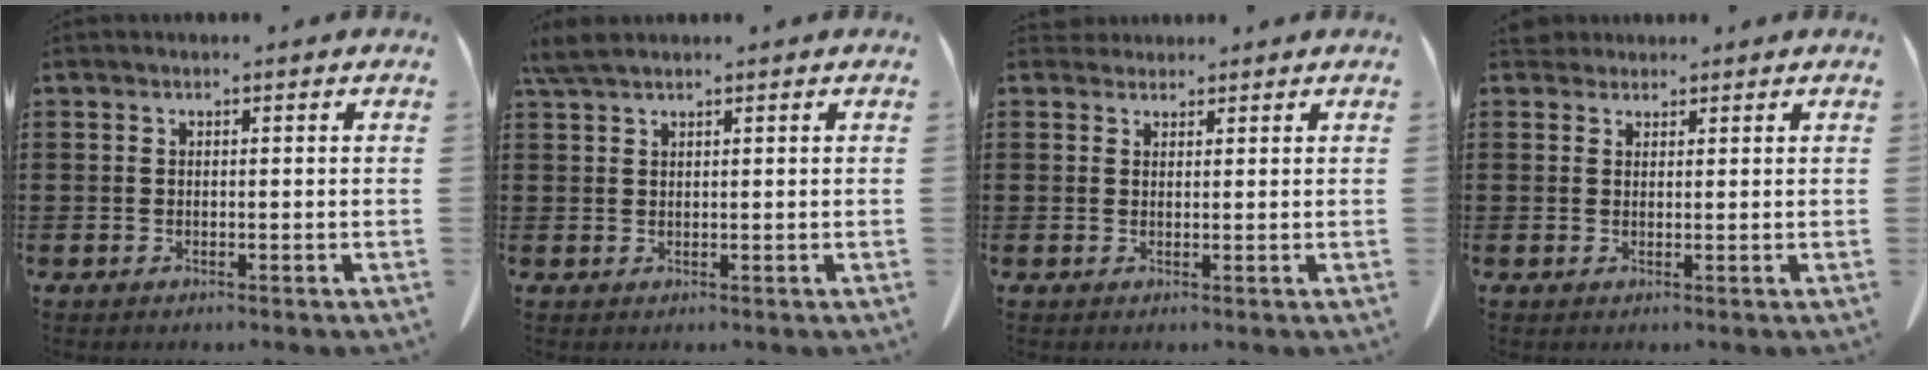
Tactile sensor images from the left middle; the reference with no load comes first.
{"total": 2.4, "force": [1.9, 0.4, 1.5], "torque": [-0.034, 0.001, 0.036]}
{"total": 1.6, "force": [1.4, 0.8, 0.0], "torque": [0.003, -0.001, 0.027]}
{"total": 2.0, "force": [1.7, 1.0, 0.2], "torque": [-0.010, 0.005, 0.034]}